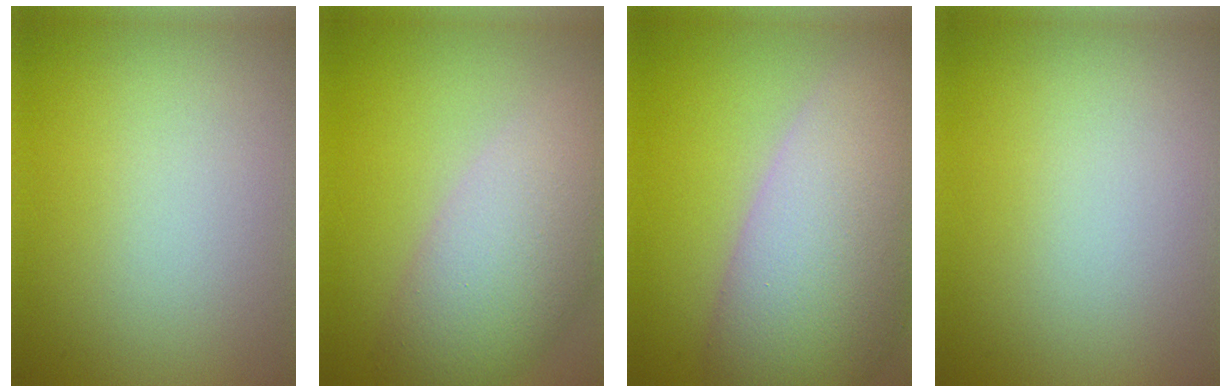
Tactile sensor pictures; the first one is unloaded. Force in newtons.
{"total": 7.5, "press": 7.5, "slide": 0.6}
{"total": 12.6, "press": 12.5, "slide": 1.4}
{"total": 0.0}